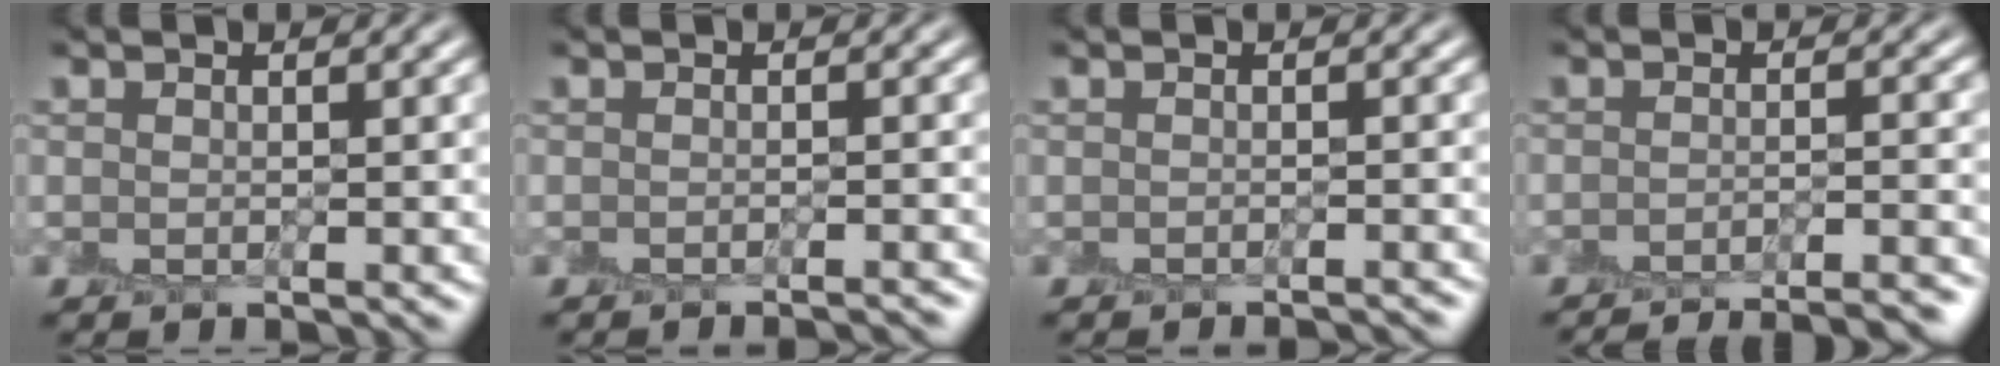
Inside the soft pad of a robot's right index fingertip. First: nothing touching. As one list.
[{"total": 1.8, "force": [-1.8, -0.2, 0.2], "torque": [0.003, -0.009, -0.022]}, {"total": 1.7, "force": [-1.7, -0.1, 0.0], "torque": [0.003, -0.010, -0.022]}, {"total": 9.5, "force": [-8.9, 2.0, 2.8], "torque": [-0.013, -0.005, -0.098]}]